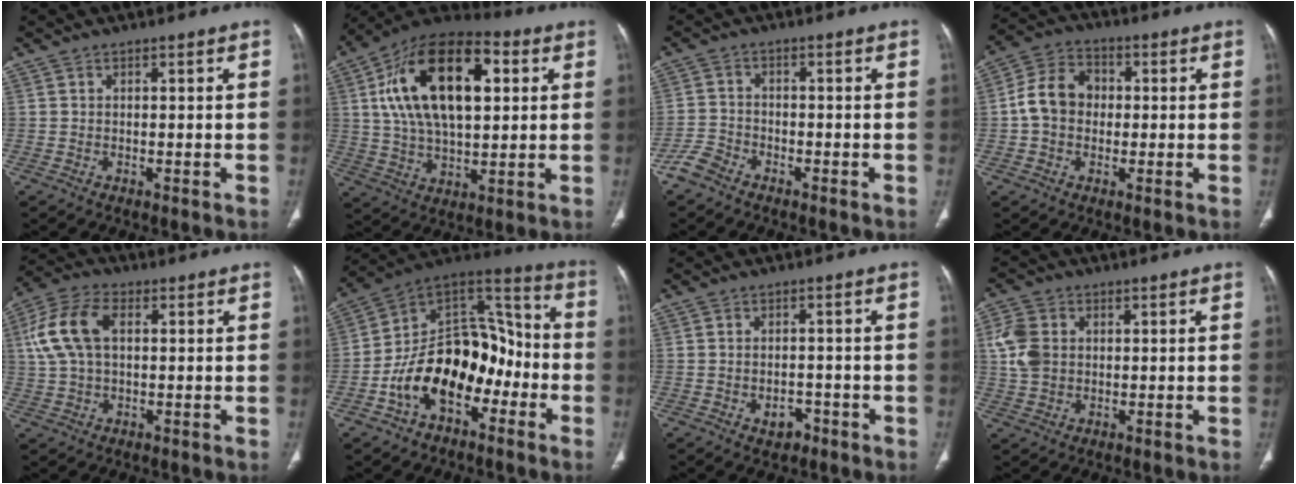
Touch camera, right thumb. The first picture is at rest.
{"total": 23.0, "force": [5.6, 12.1, 18.7], "torque": [-0.302, 0.006, 0.086]}
{"total": 3.6, "force": [-2.9, 1.7, 1.1], "torque": [-0.020, 0.009, -0.065]}
{"total": 9.0, "force": [-0.1, 7.3, 5.3], "torque": [-0.084, 0.026, -0.014]}
{"total": 10.9, "force": [2.3, 6.5, 8.5], "torque": [-0.182, 0.024, 0.041]}
{"total": 20.0, "force": [-6.9, 12.9, 13.7], "torque": [-0.182, 0.083, -0.113]}
{"total": 3.2, "force": [-1.6, 2.2, 1.6], "torque": [-0.010, 0.014, -0.017]}
{"total": 7.3, "force": [1.1, 5.8, 4.4], "torque": [-0.086, 0.004, 0.022]}